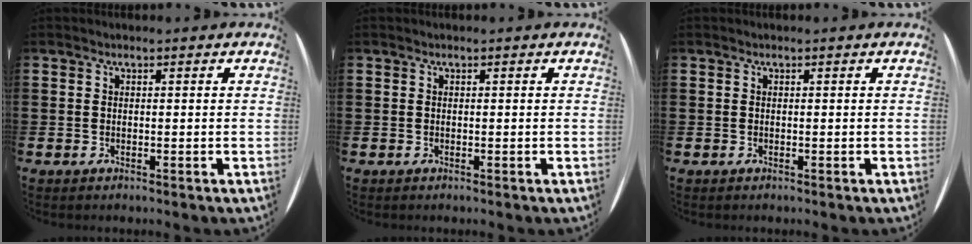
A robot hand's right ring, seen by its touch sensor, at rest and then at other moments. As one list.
[{"total": 0.0}, {"total": 0.0}]